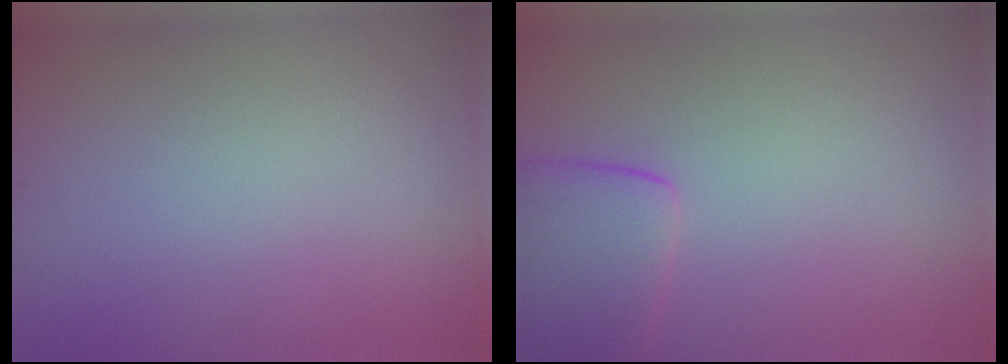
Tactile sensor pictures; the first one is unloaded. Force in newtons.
{"total": 4.1, "press": 4.1, "slide": 0.4}